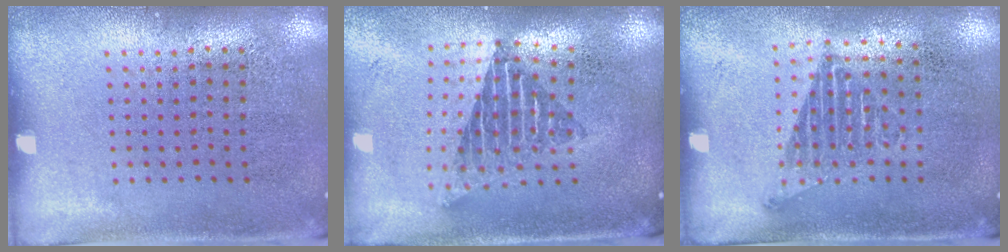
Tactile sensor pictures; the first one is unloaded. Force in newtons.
{"total": 1.9, "press": 1.5, "slide": 1.2}
{"total": 1.1, "press": 1.0, "slide": 0.4}